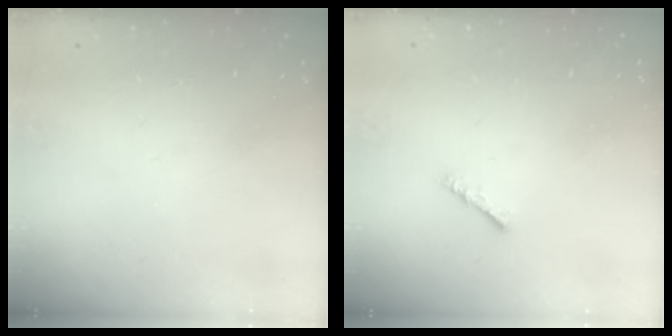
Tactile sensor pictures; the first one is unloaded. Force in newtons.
{"total": 2.4, "press": 2.4, "slide": 0.3}